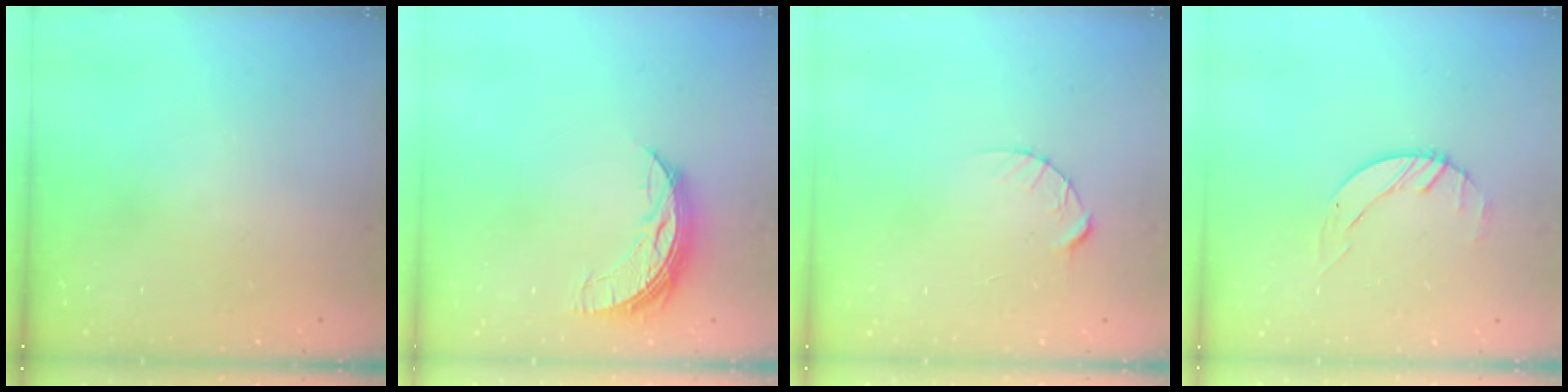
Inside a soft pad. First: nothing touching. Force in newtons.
{"total": 7.7, "press": 7.6, "slide": 0.6}
{"total": 4.7, "press": 4.7, "slide": 0.6}
{"total": 1.4, "press": 1.4, "slide": 0.2}